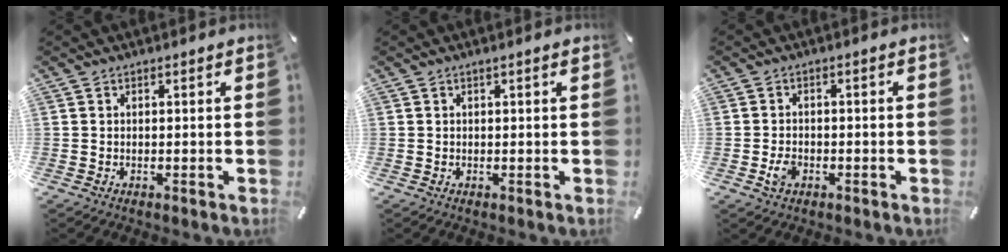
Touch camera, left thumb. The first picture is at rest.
{"total": 1.2, "force": [0.3, 0.2, 1.1], "torque": [-0.020, 0.000, 0.004]}
{"total": 3.3, "force": [-1.2, 2.4, 1.9], "torque": [-0.045, 0.001, -0.024]}